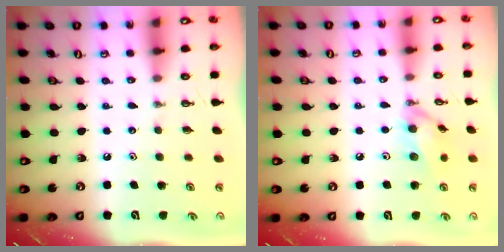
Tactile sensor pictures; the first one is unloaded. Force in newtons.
{"total": 10.6, "press": 10.5, "slide": 1.3}